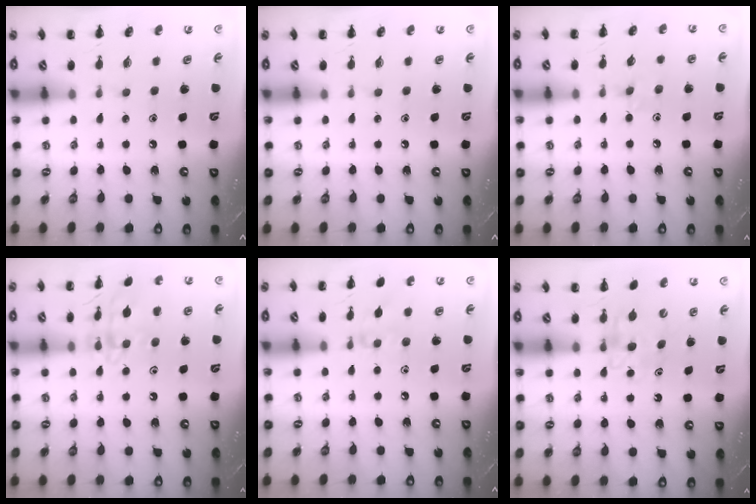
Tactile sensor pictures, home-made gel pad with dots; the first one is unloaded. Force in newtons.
{"total": 0.0}
{"total": 5.2, "press": 5.0, "slide": 1.7}
{"total": 13.1, "press": 13.1, "slide": 0.8}
{"total": 7.0, "press": 6.9, "slide": 1.3}
{"total": 6.1, "press": 6.1, "slide": 0.7}